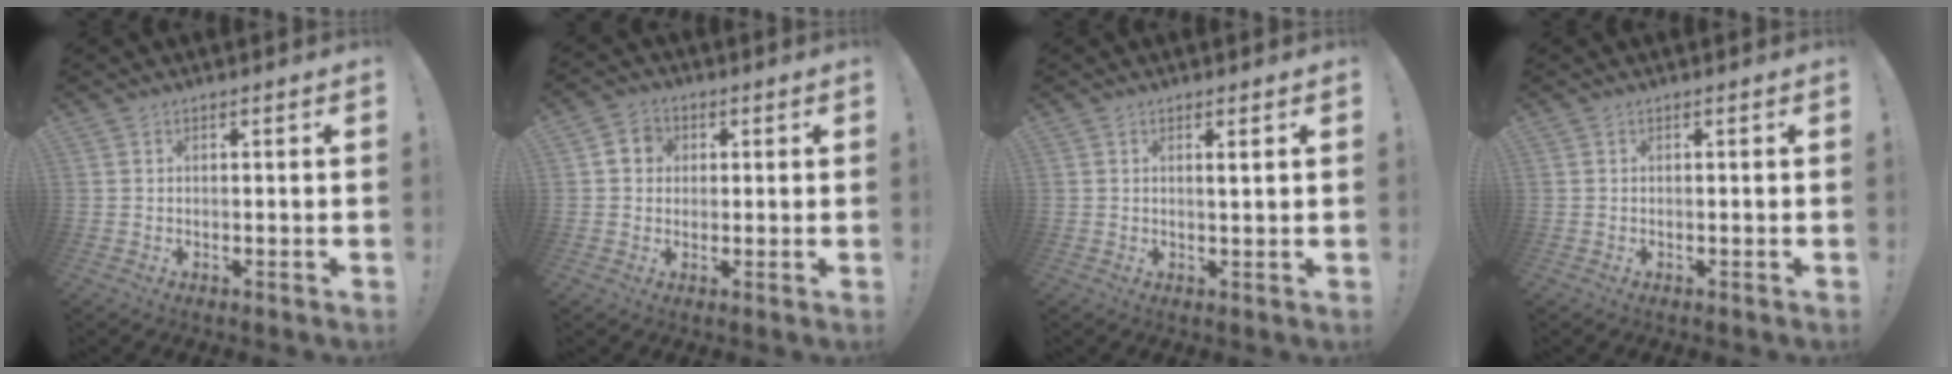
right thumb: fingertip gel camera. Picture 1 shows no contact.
{"total": 5.6, "force": [1.0, 5.1, 2.1], "torque": [-0.032, 0.009, 0.022]}
{"total": 1.7, "force": [0.8, 0.0, 1.5], "torque": [-0.019, -0.007, 0.010]}
{"total": 0.0}